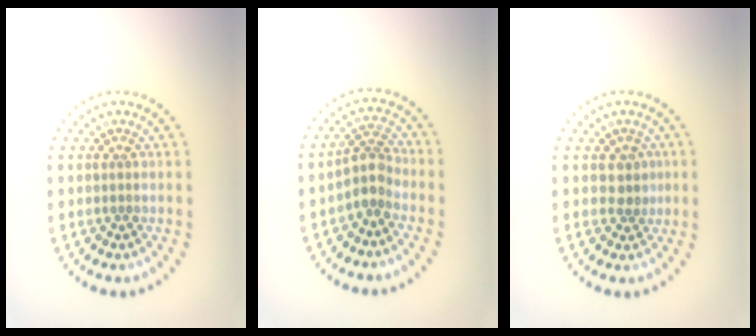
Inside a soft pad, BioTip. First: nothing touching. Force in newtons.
{"total": 2.4, "press": 1.9, "slide": 1.5}
{"total": 1.7, "press": 1.5, "slide": 0.9}